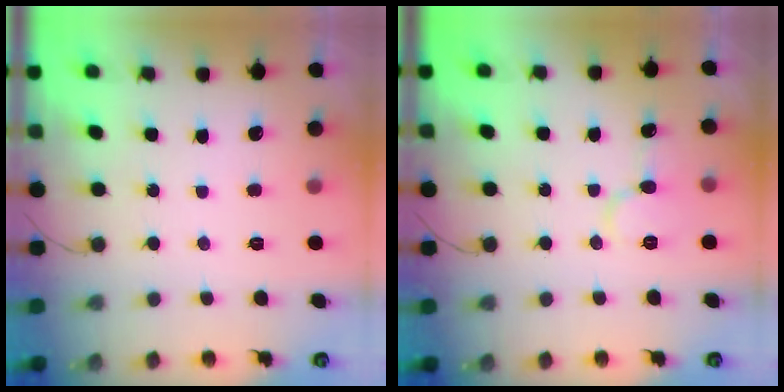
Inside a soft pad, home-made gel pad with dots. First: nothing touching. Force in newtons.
{"total": 7.3, "press": 7.3, "slide": 1.0}